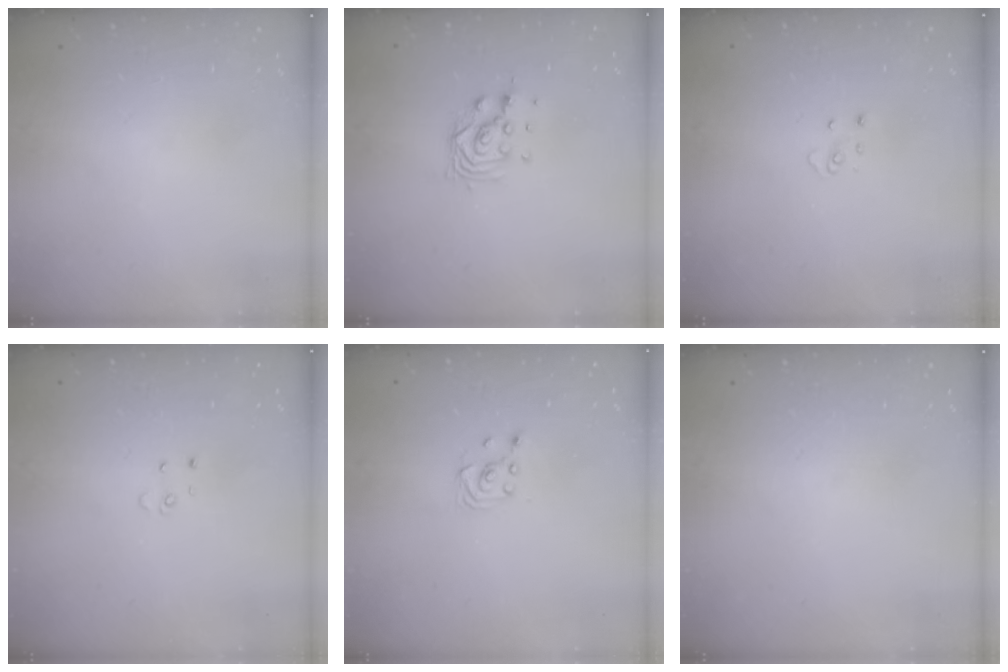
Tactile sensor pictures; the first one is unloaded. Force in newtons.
{"total": 7.9, "press": 7.8, "slide": 0.6}
{"total": 3.7, "press": 3.7, "slide": 0.3}
{"total": 2.6, "press": 2.6, "slide": 0.2}
{"total": 2.6, "press": 2.4, "slide": 1.0}
{"total": 0.0}